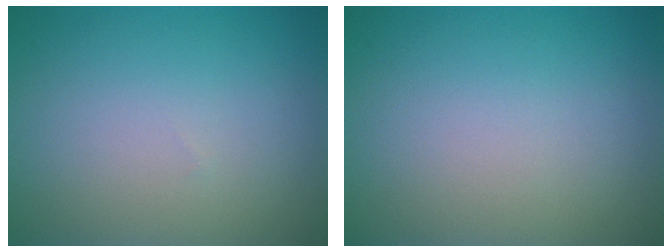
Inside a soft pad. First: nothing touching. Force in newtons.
{"total": 0.0}